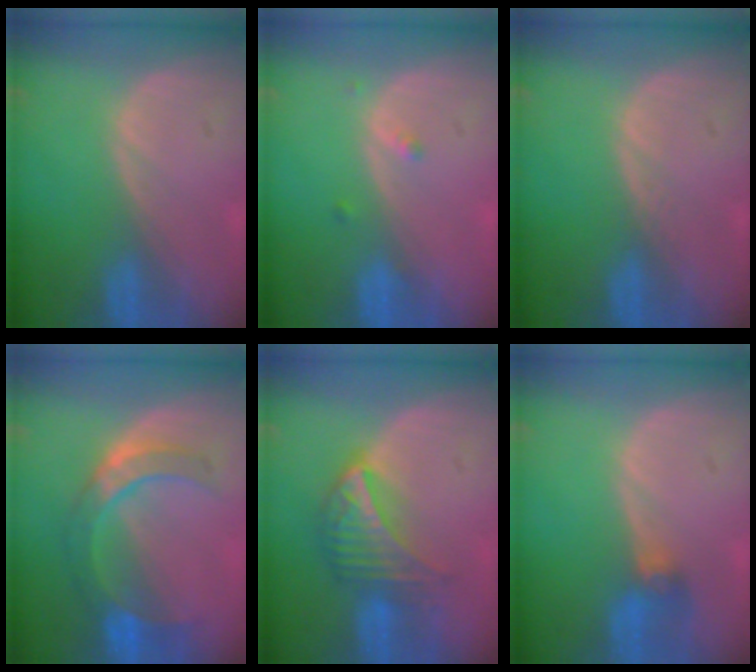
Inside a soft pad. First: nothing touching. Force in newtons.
{"total": 1.3, "press": 1.1, "slide": 0.7}
{"total": 0.6, "press": 0.6, "slide": 0.0}
{"total": 7.0, "press": 6.9, "slide": 1.0}
{"total": 7.4, "press": 6.5, "slide": 3.6}
{"total": 2.8, "press": 2.6, "slide": 1.1}